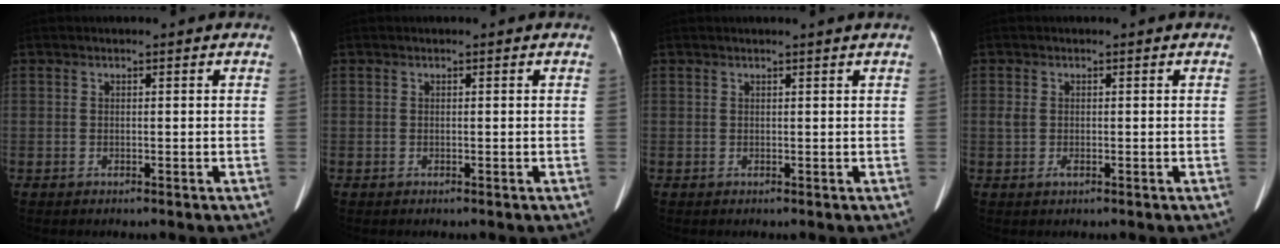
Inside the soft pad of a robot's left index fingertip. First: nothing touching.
{"total": 0.0}
{"total": 0.9, "force": [0.8, -0.3, 0.4], "torque": [-0.012, -0.003, 0.016]}
{"total": 1.6, "force": [-0.3, 0.9, 1.2], "torque": [-0.030, -0.001, 0.002]}